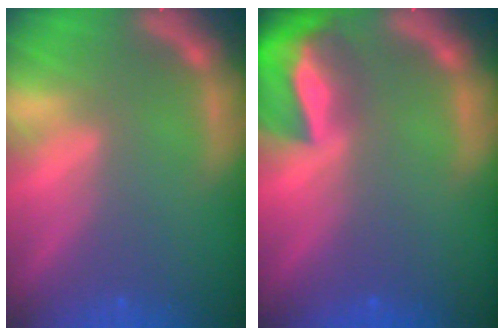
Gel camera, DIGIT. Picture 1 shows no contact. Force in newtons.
{"total": 8.5}